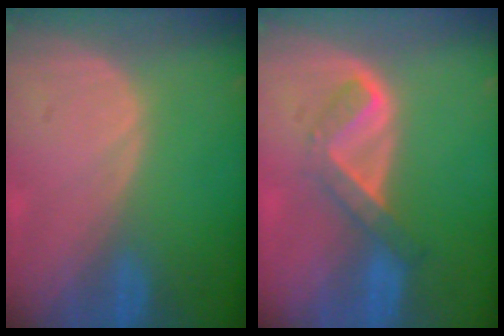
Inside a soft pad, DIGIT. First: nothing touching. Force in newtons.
{"total": 5.3, "press": 4.6, "slide": 2.7}